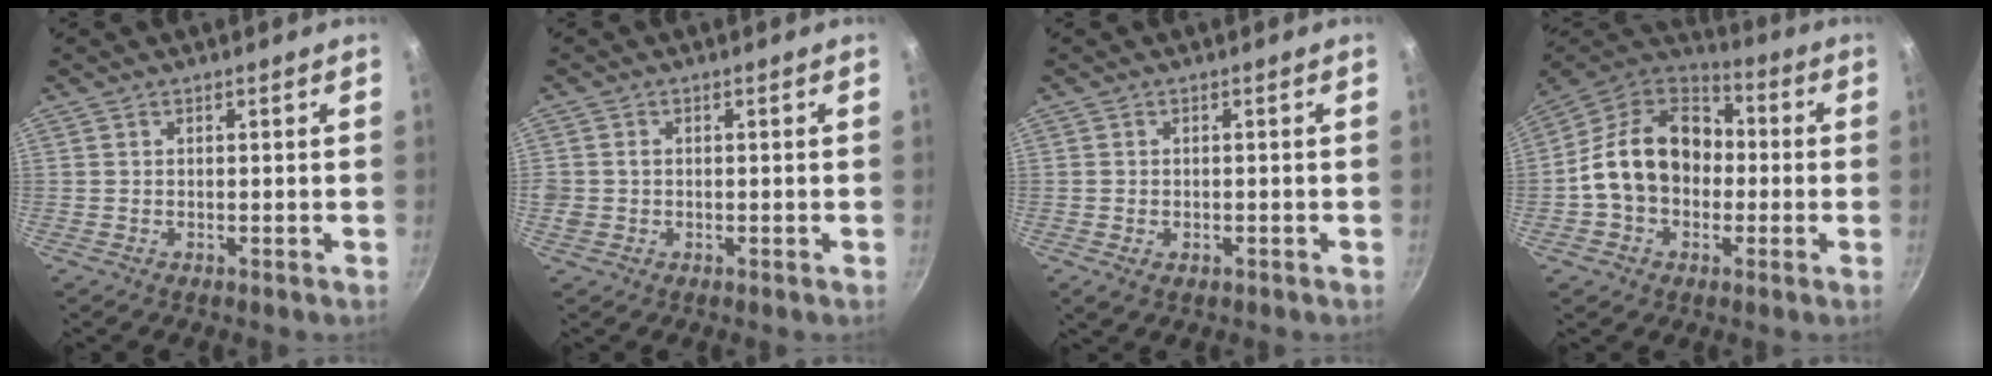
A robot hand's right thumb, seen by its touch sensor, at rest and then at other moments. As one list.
[{"total": 2.1, "force": [-0.2, 1.9, 0.8], "torque": [-0.014, 0.004, -0.005]}, {"total": 2.5, "force": [-0.9, 1.7, 1.6], "torque": [-0.027, -0.005, -0.013]}, {"total": 18.3, "force": [-0.6, 14.0, 11.7], "torque": [-0.173, 0.046, -0.025]}]